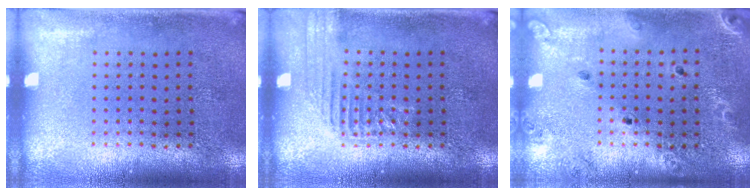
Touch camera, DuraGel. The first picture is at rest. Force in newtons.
{"total": 1.7, "press": 1.6, "slide": 0.2}
{"total": 1.5, "press": 1.4, "slide": 0.2}